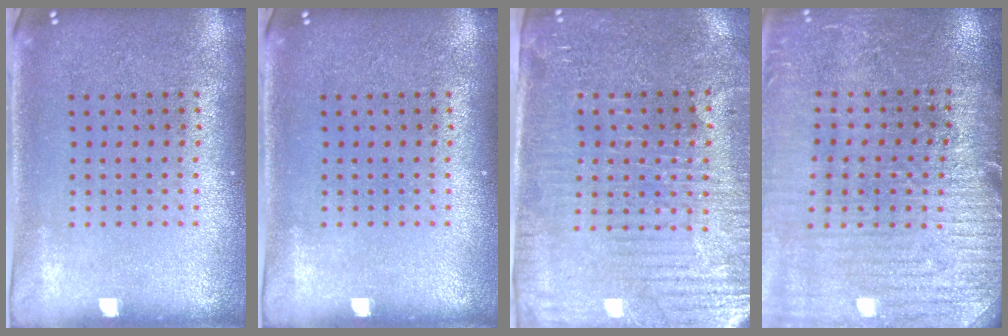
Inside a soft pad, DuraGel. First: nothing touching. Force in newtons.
{"total": 0.0}
{"total": 3.7, "press": 3.5, "slide": 1.2}
{"total": 3.0, "press": 3.0, "slide": 0.4}